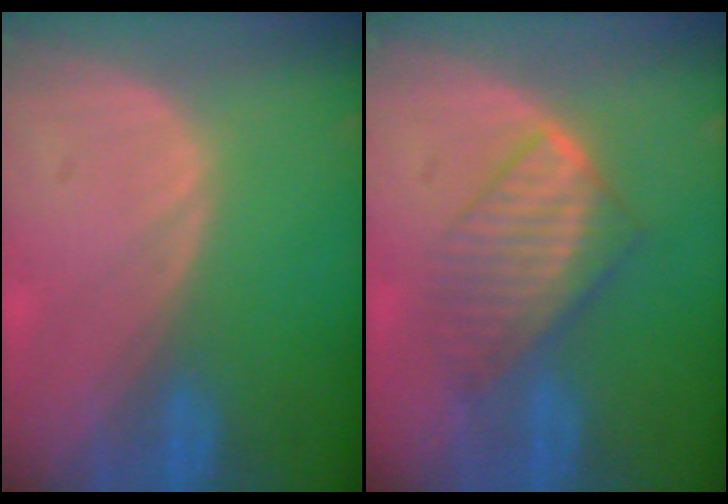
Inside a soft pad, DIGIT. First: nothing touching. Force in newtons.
{"total": 6.7, "press": 6.4, "slide": 1.9}